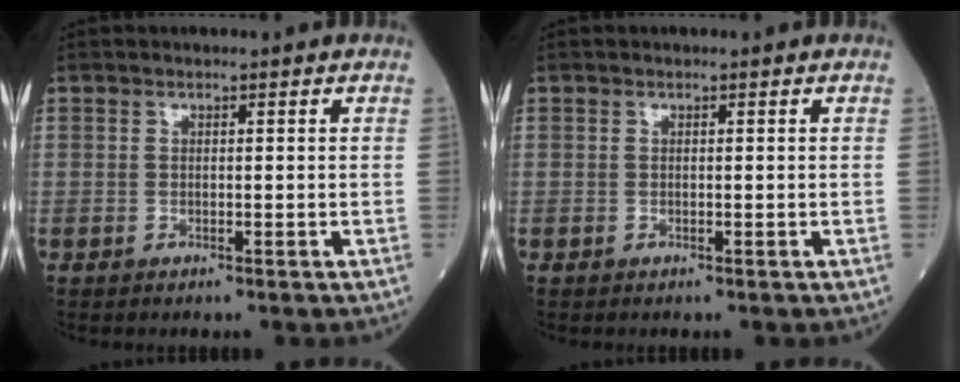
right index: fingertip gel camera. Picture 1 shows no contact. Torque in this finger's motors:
{"motor_torque": [0.05, 0.00, 0.00, 0.00]}